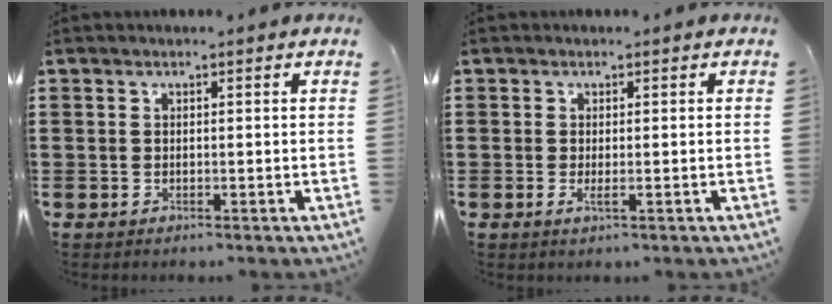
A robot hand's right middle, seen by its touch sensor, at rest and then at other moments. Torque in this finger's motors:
{"motor_torque": [0.93, 0.08, 0.11, 0.02]}